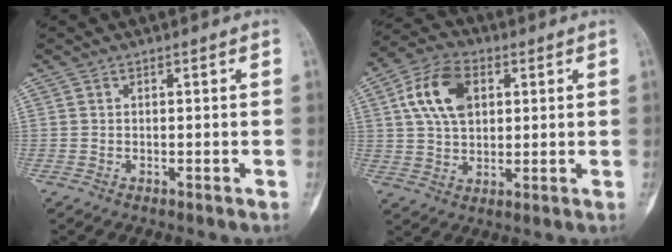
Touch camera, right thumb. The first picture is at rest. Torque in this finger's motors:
{"motor_torque": [0.59, 0.98, 1.15, 0.56, 0.10]}